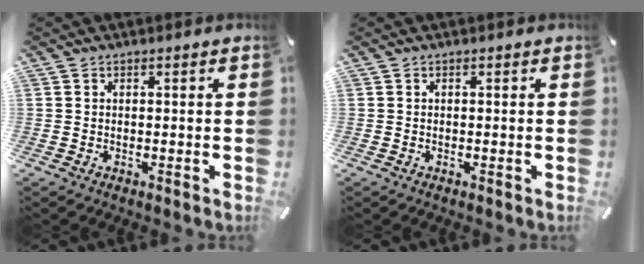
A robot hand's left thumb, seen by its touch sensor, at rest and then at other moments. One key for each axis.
{"total": 0.0}